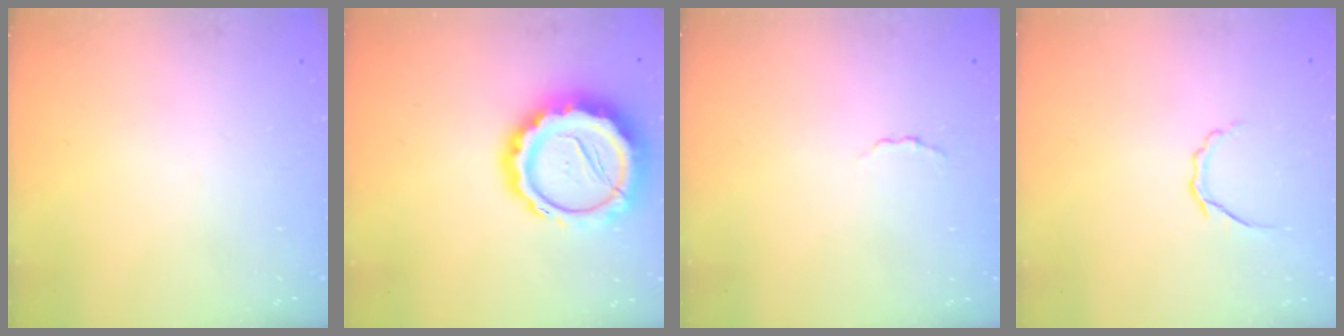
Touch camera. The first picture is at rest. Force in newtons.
{"total": 17.0, "press": 16.6, "slide": 3.5}
{"total": 1.6, "press": 1.5, "slide": 0.5}
{"total": 5.3, "press": 5.2, "slide": 1.1}